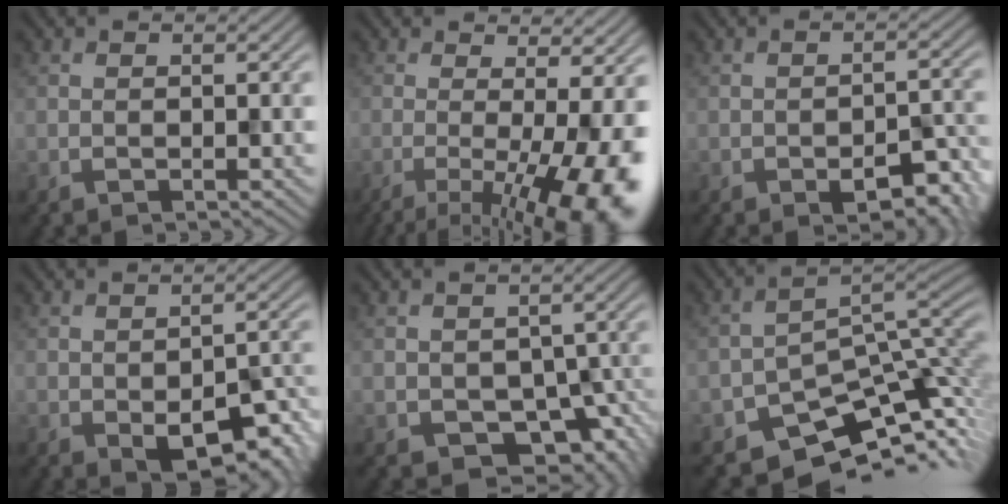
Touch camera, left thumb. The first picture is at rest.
{"total": 11.2, "force": [-3.1, 3.4, 10.2], "torque": [-0.136, -0.017, -0.026]}
{"total": 4.7, "force": [-3.1, 1.4, 3.3], "torque": [-0.047, -0.002, -0.032]}
{"total": 7.1, "force": [-3.4, 3.2, 5.3], "torque": [-0.079, -0.017, -0.033]}
{"total": 6.5, "force": [-3.3, 4.6, 3.2], "torque": [-0.051, -0.033, -0.027]}
{"total": 8.4, "force": [-5.3, 4.9, 4.2], "torque": [-0.061, -0.020, -0.078]}